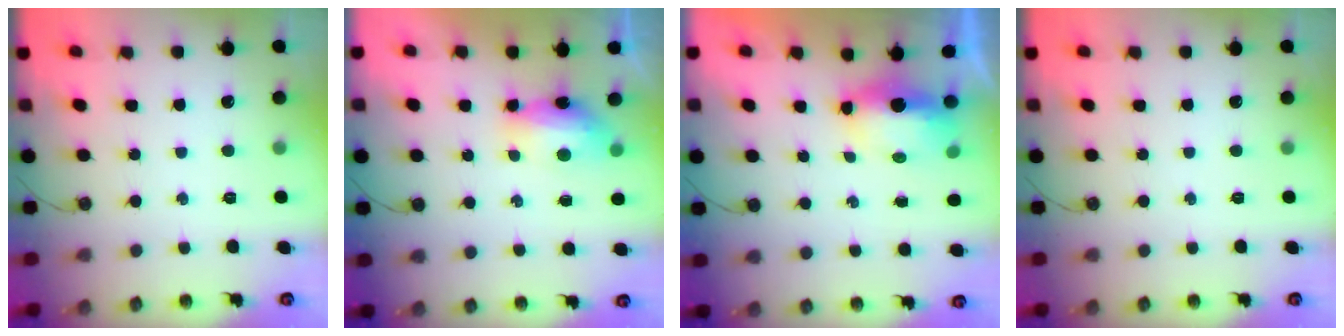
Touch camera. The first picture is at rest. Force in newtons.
{"total": 12.4, "press": 9.1, "slide": 8.5}
{"total": 5.9, "press": 5.8, "slide": 0.5}
{"total": 0.0}